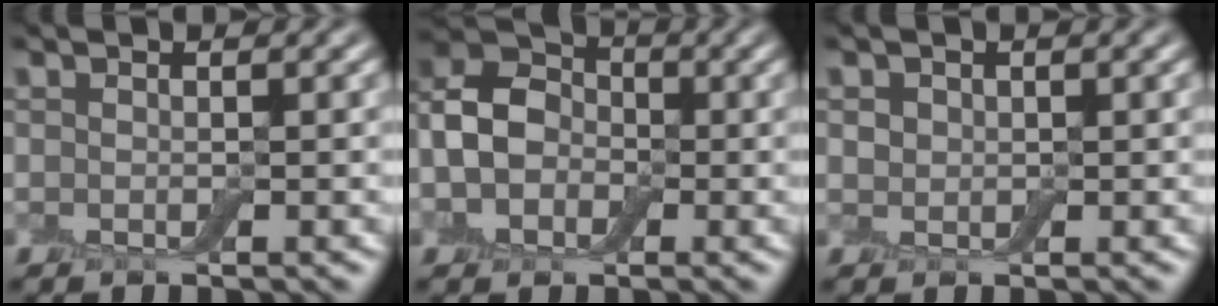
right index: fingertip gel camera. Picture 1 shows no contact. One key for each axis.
{"total": 6.3, "fx": -0.9, "fy": 5.2, "fz": 3.5, "tx": -0.068, "ty": 0.011, "tz": -0.029}
{"total": 0.9, "fx": 0.3, "fy": 0.9, "fz": -0.1, "tx": 0.002, "ty": 0.003, "tz": 0.003}